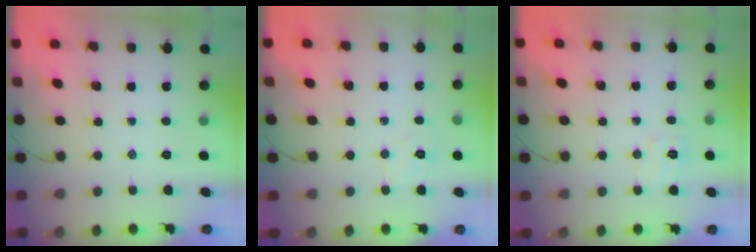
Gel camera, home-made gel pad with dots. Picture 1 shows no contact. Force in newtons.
{"total": 3.5, "press": 3.4, "slide": 0.8}
{"total": 4.9, "press": 4.7, "slide": 1.4}